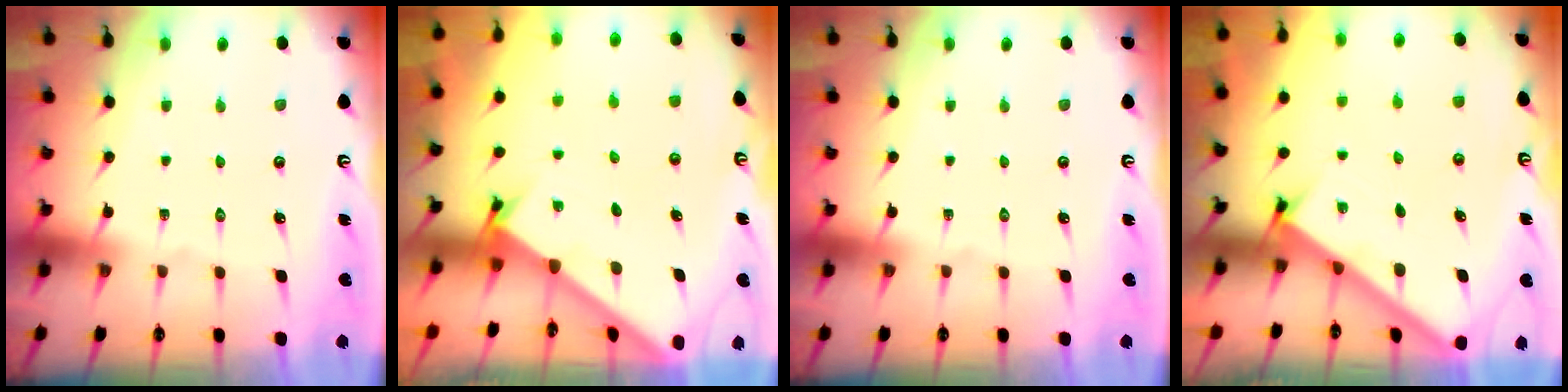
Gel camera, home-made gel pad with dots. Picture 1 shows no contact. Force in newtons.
{"total": 1.6, "press": 1.5, "slide": 0.1}
{"total": 0.0}
{"total": 2.2, "press": 2.2, "slide": 0.2}